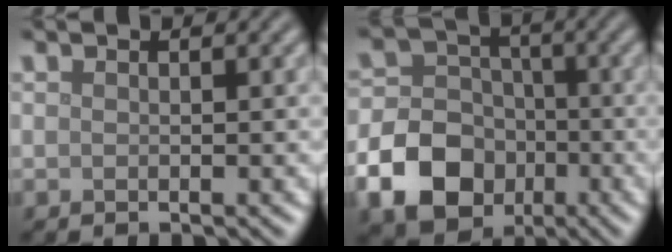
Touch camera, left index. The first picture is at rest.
{"total": 10.3, "force": [-4.0, 8.4, 4.5], "torque": [-0.082, -0.027, -0.104]}